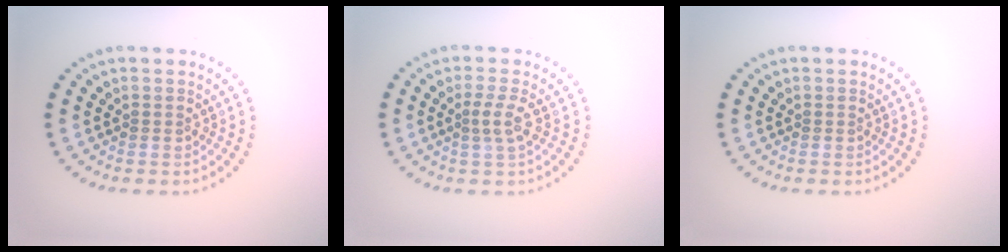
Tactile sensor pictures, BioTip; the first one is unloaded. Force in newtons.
{"total": 1.6, "press": 1.3, "slide": 1.0}
{"total": 0.0}